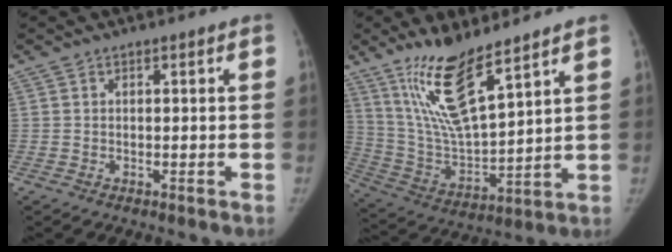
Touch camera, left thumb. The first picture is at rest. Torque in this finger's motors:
{"motor_torque": [0.32, 0.13, 1.47, -1.30, 0.31]}